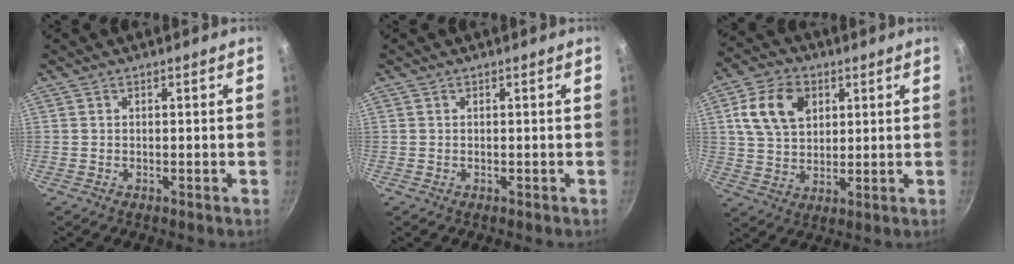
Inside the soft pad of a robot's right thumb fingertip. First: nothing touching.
{"total": 0.0}
{"total": 11.9, "force": [3.9, 8.3, 7.5], "torque": [-0.120, -0.001, 0.072]}